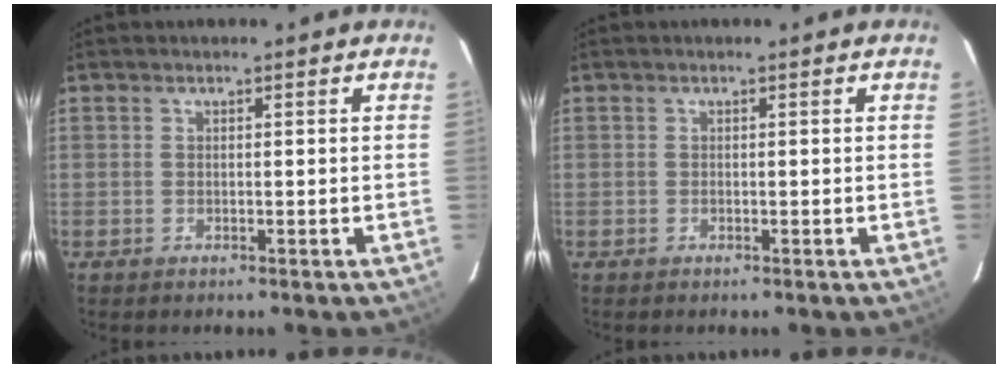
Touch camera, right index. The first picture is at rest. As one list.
[{"total": 0.0}]